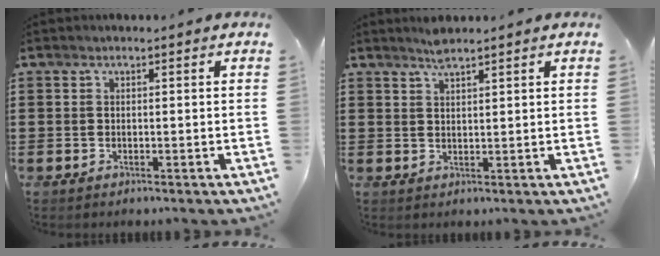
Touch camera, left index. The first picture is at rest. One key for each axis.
{"total": 2.4, "fx": 2.1, "fy": 0.2, "fz": 1.2, "tx": -0.027, "ty": 0.000, "tz": 0.039}